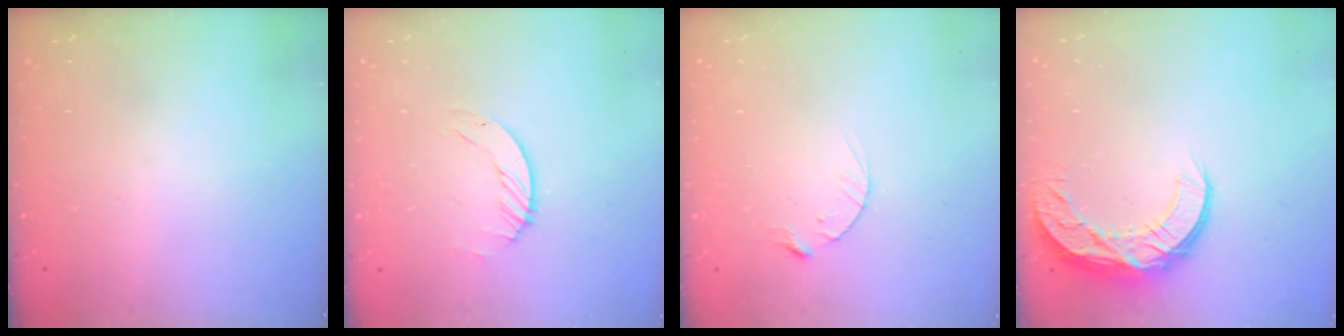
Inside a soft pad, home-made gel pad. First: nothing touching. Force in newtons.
{"total": 1.2, "press": 1.2, "slide": 0.2}
{"total": 2.8, "press": 2.8, "slide": 0.4}
{"total": 11.3, "press": 11.3, "slide": 0.7}